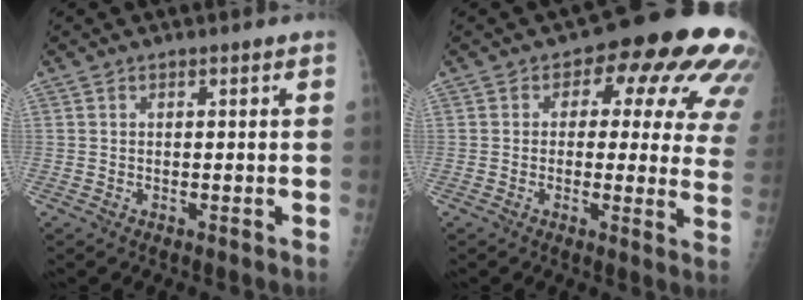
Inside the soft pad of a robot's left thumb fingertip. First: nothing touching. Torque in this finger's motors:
{"motor_torque": [0.33, 0.60, 0.95, -0.90, 0.24]}